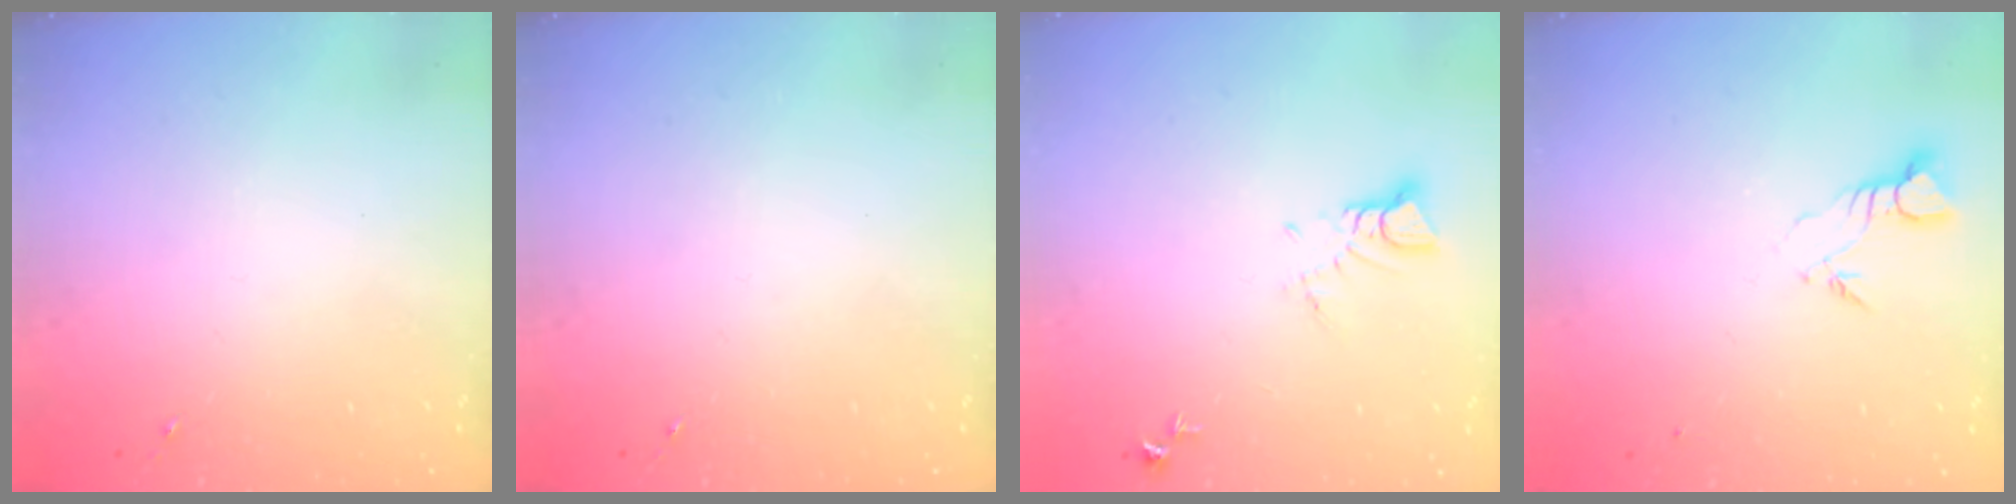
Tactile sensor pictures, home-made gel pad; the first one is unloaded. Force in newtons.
{"total": 0.0}
{"total": 4.0, "press": 3.9, "slide": 0.3}
{"total": 3.7, "press": 3.6, "slide": 0.3}